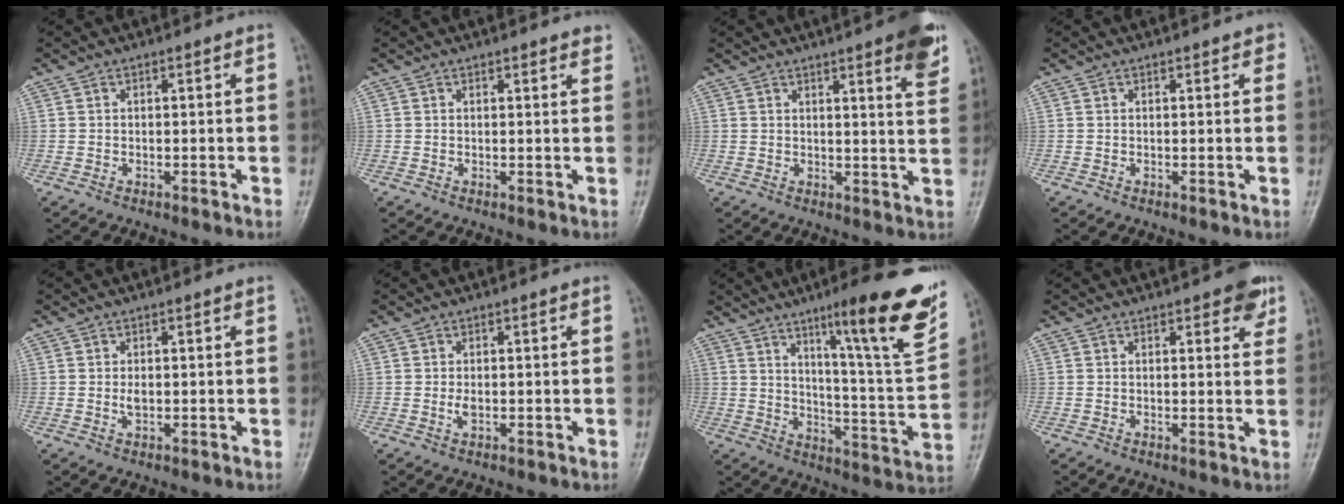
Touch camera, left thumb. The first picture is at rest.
{"total": 2.4, "force": [2.0, 0.6, 1.1], "torque": [-0.004, -0.004, 0.019]}
{"total": 8.6, "force": [5.2, 1.2, 6.7], "torque": [-0.073, -0.024, 0.060]}
{"total": 1.6, "force": [1.0, 0.8, 1.0], "torque": [-0.003, -0.001, 0.008]}
{"total": 1.7, "force": [0.1, 0.9, 1.5], "torque": [-0.023, -0.002, 0.004]}
{"total": 1.7, "force": [0.0, 0.8, 1.5], "torque": [-0.026, -0.003, 0.002]}
{"total": 22.1, "force": [12.6, 2.9, 17.9], "torque": [-0.221, -0.059, 0.187]}
{"total": 4.4, "force": [2.6, 1.8, 3.1], "torque": [-0.021, -0.009, 0.027]}